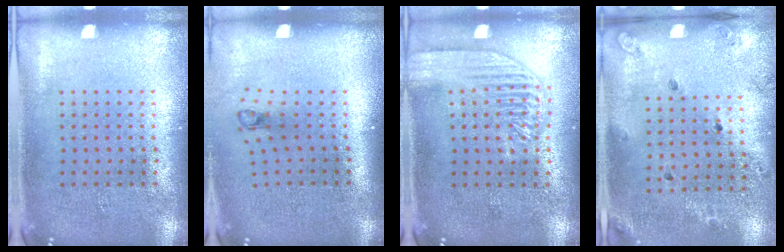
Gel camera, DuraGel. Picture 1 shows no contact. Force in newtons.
{"total": 0.8, "press": 0.4, "slide": 0.7}
{"total": 1.9, "press": 1.9, "slide": 0.2}
{"total": 1.4, "press": 1.3, "slide": 0.7}